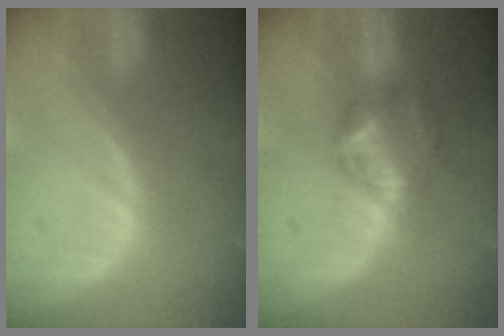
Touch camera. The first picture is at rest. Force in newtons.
{"total": 5.7, "press": 5.4, "slide": 1.9}